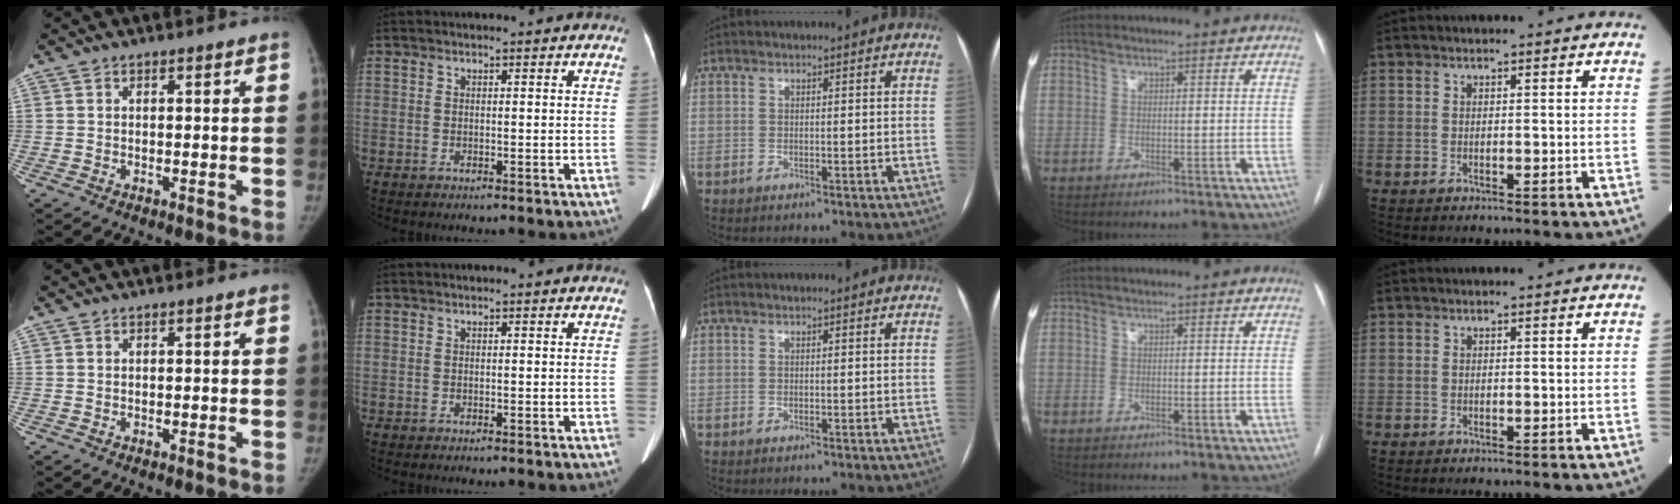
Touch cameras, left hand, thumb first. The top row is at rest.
{}